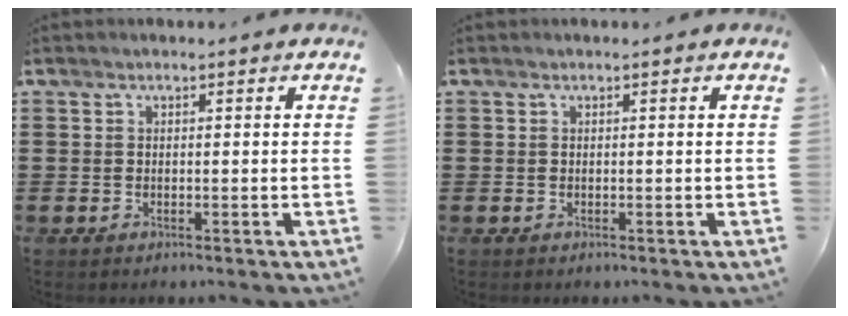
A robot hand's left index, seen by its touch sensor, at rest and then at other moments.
{"total": 0.0}